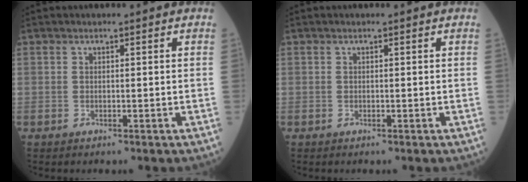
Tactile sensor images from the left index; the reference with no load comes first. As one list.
[{"total": 0.0}]